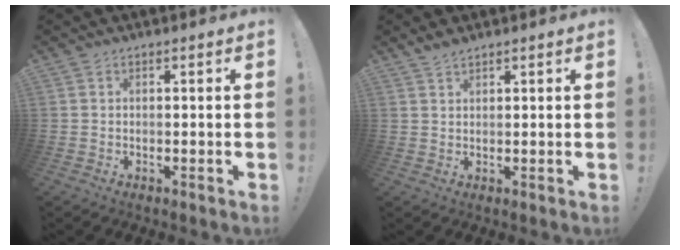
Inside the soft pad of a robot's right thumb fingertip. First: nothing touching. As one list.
[{"total": 2.7, "force": [2.4, 0.7, 1.0], "torque": [-0.013, -0.012, 0.043]}]